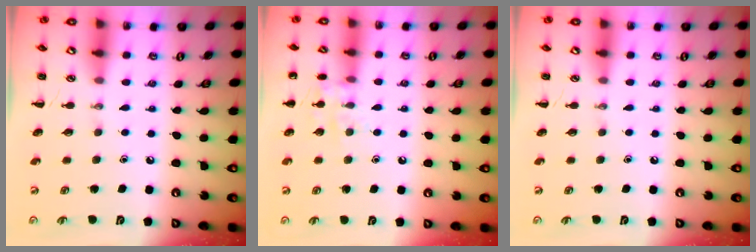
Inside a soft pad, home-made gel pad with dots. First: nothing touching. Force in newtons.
{"total": 8.5, "press": 8.4, "slide": 1.2}
{"total": 0.0}